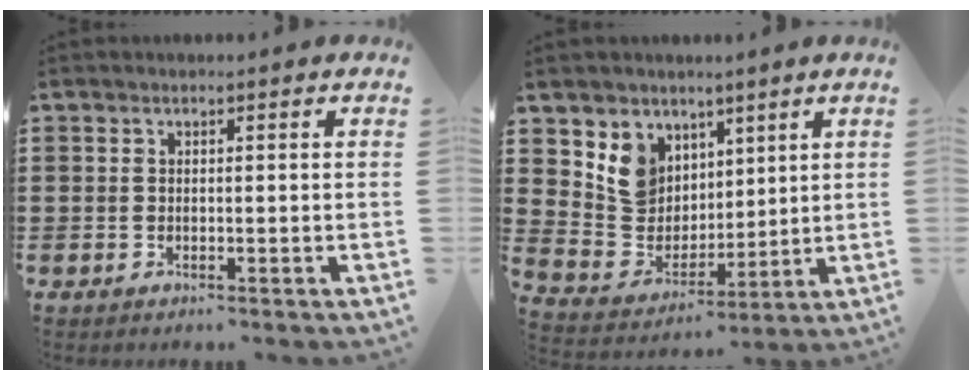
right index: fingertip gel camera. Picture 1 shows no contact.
{"total": 7.9, "force": [4.1, 6.6, 1.2], "torque": [-0.067, -0.017, 0.085]}